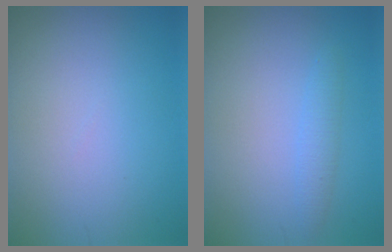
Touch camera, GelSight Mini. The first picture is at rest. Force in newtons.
{"total": 1.4, "press": 1.4, "slide": 0.1}